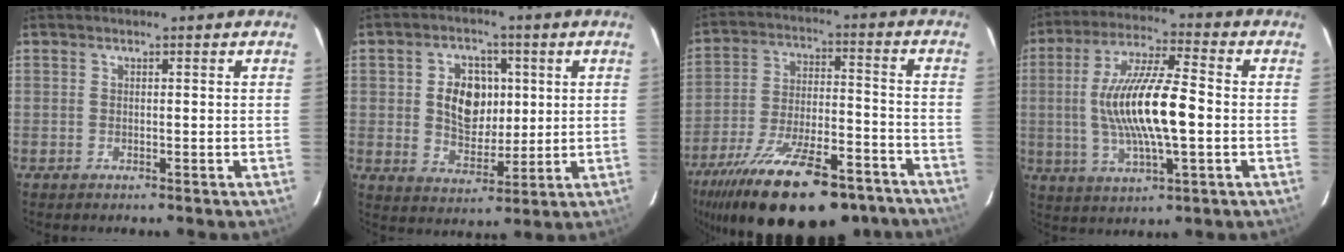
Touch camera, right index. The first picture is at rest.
{"total": 9.7, "force": [1.6, 7.1, 6.5], "torque": [-0.117, 0.010, 0.034]}
{"total": 27.7, "force": [-20.5, 9.7, 15.9], "torque": [-0.291, -0.039, -0.298]}
{"total": 15.8, "force": [-1.0, 3.6, 15.3], "torque": [-0.294, 0.002, -0.016]}